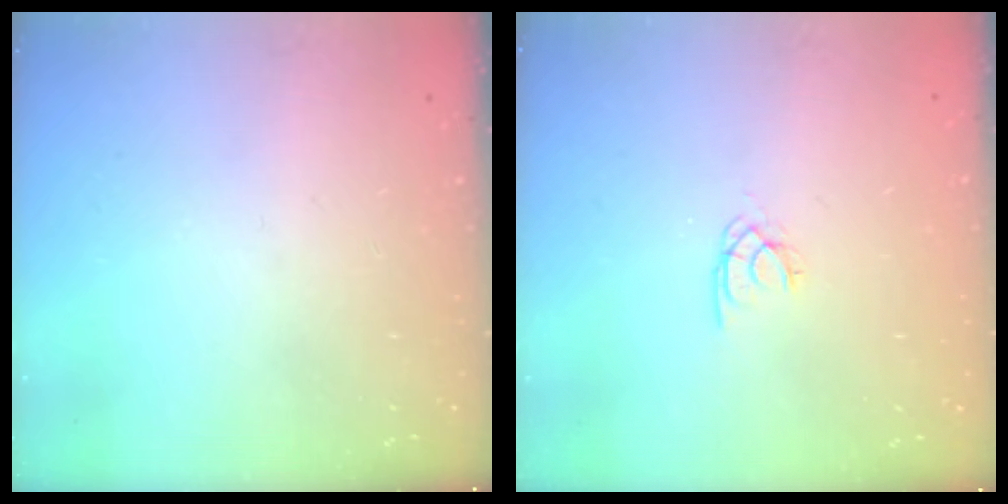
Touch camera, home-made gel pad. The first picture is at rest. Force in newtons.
{"total": 1.7, "press": 1.7, "slide": 0.2}